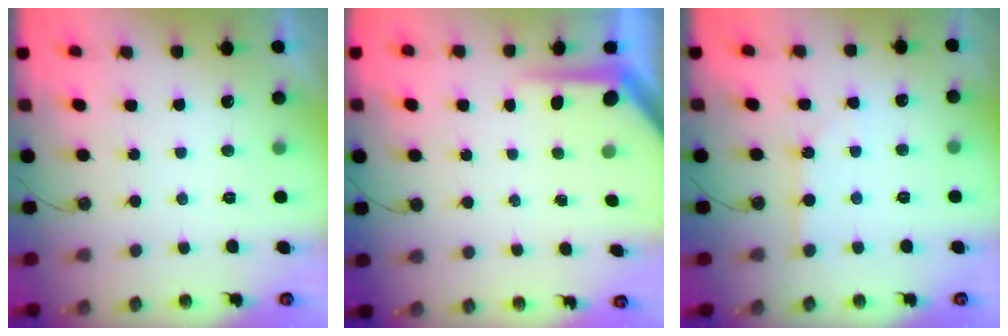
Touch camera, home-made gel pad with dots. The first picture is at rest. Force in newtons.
{"total": 6.3, "press": 6.2, "slide": 0.6}
{"total": 1.2, "press": 1.2, "slide": 0.2}